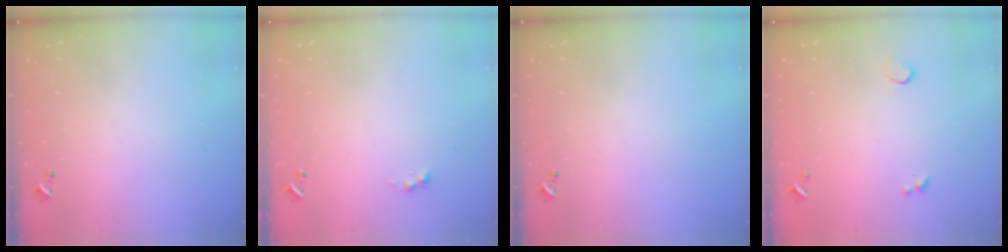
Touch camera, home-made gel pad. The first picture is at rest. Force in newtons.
{"total": 0.8, "press": 0.7, "slide": 0.4}
{"total": 0.0}
{"total": 1.0, "press": 0.7, "slide": 0.7}